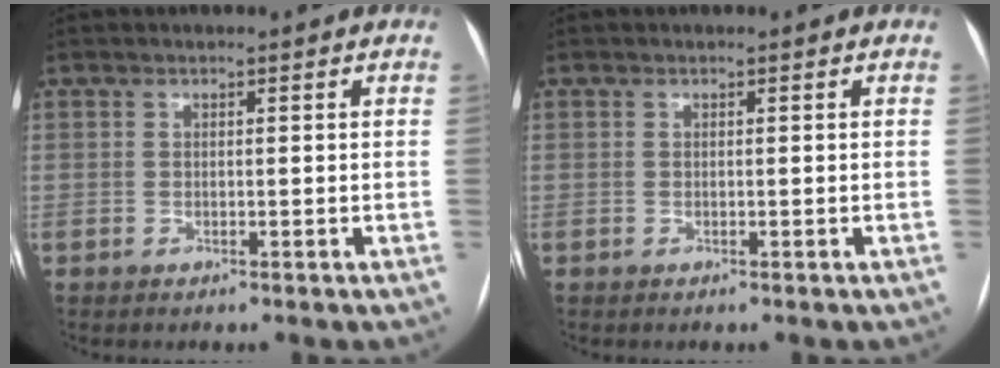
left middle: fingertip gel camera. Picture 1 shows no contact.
{"total": 0.0}